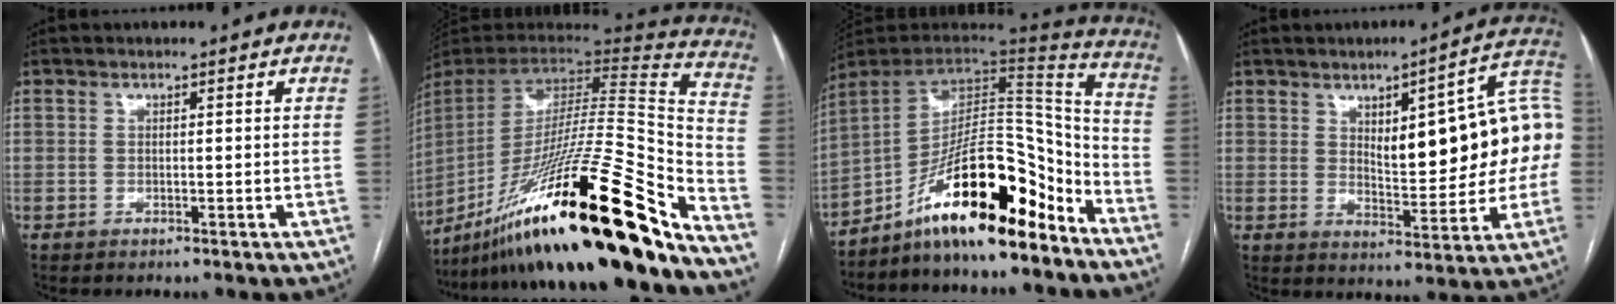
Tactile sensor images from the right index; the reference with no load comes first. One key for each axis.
{"total": 40.4, "fx": -27.1, "fy": 3.2, "fz": 29.8, "tx": -0.440, "ty": -0.065, "tz": -0.428}
{"total": 19.1, "fx": -13.3, "fy": 4.0, "fz": 13.1, "tx": -0.200, "ty": 0.032, "tz": -0.224}
{"total": 16.7, "fx": 2.2, "fy": 4.6, "fz": 15.9, "tx": -0.213, "ty": 0.031, "tz": 0.034}